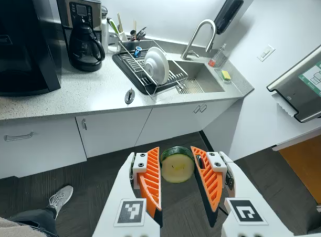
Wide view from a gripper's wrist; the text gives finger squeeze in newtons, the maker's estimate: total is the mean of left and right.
{"total": 9.7, "left": 9.9, "right": 9.5}